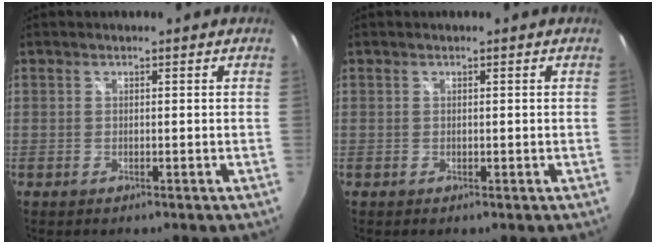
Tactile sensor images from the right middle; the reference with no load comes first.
{"total": 0.0}